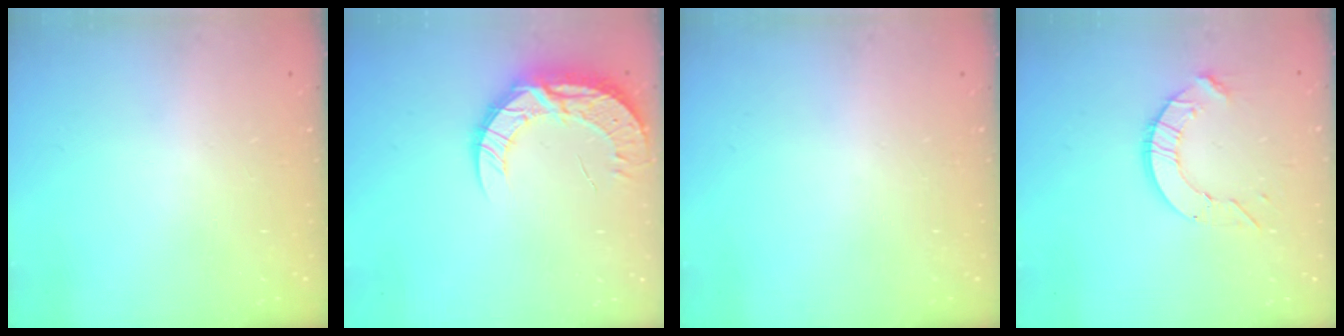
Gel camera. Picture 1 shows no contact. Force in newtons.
{"total": 13.0, "press": 12.9, "slide": 1.0}
{"total": 0.0}
{"total": 8.4, "press": 8.4, "slide": 0.6}